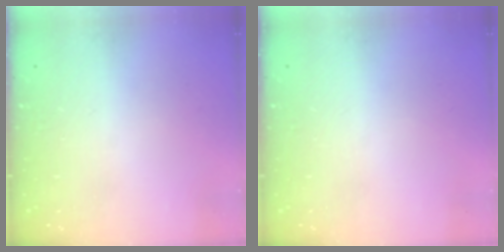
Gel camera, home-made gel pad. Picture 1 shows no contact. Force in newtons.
{"total": 0.0}